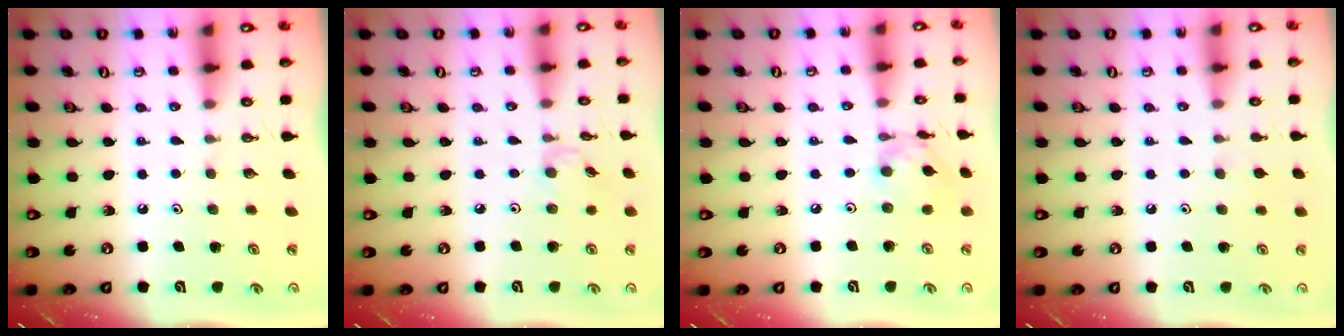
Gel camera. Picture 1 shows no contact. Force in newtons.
{"total": 1.8, "press": 1.8, "slide": 0.4}
{"total": 8.4, "press": 8.4, "slide": 0.5}
{"total": 2.5, "press": 2.5, "slide": 0.4}